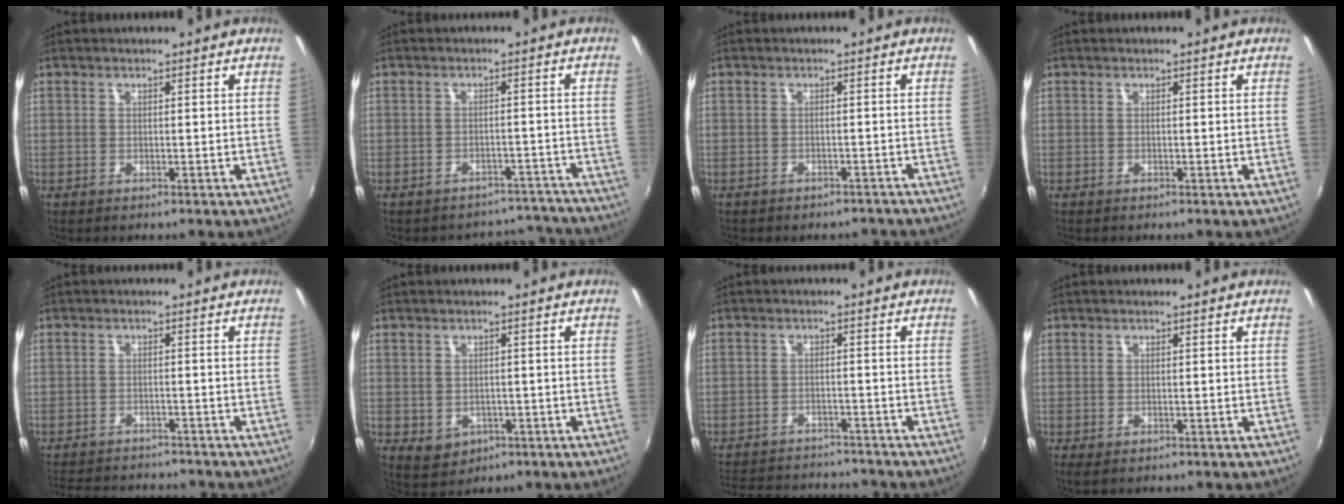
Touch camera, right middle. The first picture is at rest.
{"total": 11.2, "force": [-10.2, 4.4, 1.2], "torque": [-0.023, 0.036, -0.111]}
{"total": 5.7, "force": [-5.1, 2.0, 1.5], "torque": [-0.032, -0.006, -0.058]}
{"total": 0.0}
{"total": 10.7, "force": [-9.6, 3.2, 3.5], "torque": [-0.090, -0.003, -0.142]}
{"total": 4.2, "force": [-1.0, 3.5, 2.1], "torque": [-0.045, -0.003, -0.003]}
{"total": 14.1, "force": [-12.6, 4.4, 4.7], "torque": [-0.116, 0.011, -0.178]}
{"total": 0.5, "force": [-0.2, 0.2, 0.5], "torque": [-0.011, -0.002, -0.002]}